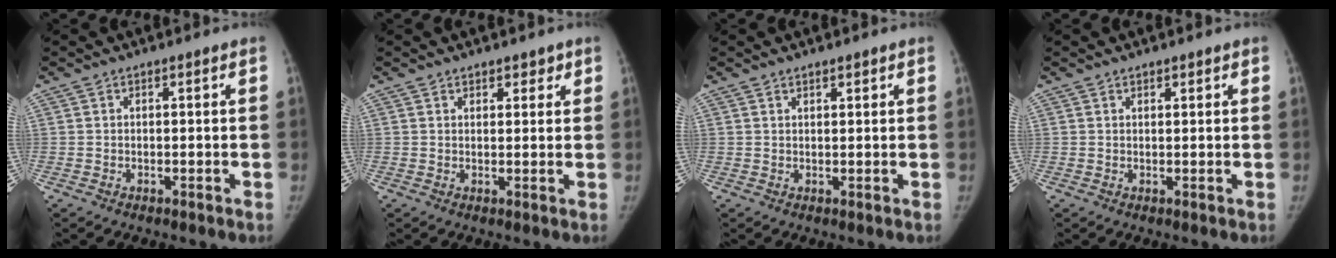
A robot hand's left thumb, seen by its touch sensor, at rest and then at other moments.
{"total": 2.4, "force": [1.7, 1.5, 0.9], "torque": [0.012, -0.009, 0.021]}
{"total": 1.3, "force": [1.0, 0.5, 0.6], "torque": [-0.004, -0.006, 0.015]}
{"total": 1.0, "force": [0.8, 0.5, 0.4], "torque": [0.001, -0.004, 0.010]}